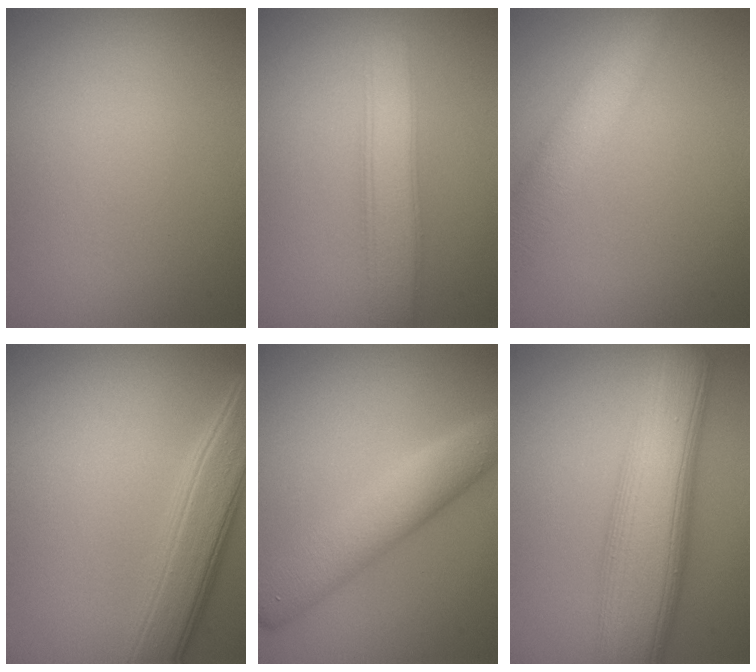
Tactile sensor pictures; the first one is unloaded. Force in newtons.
{"total": 3.6, "press": 3.6, "slide": 0.1}
{"total": 3.8, "press": 3.8, "slide": 0.2}
{"total": 5.5, "press": 5.5, "slide": 0.1}
{"total": 5.4, "press": 5.4, "slide": 0.2}
{"total": 10.4, "press": 10.4, "slide": 0.2}